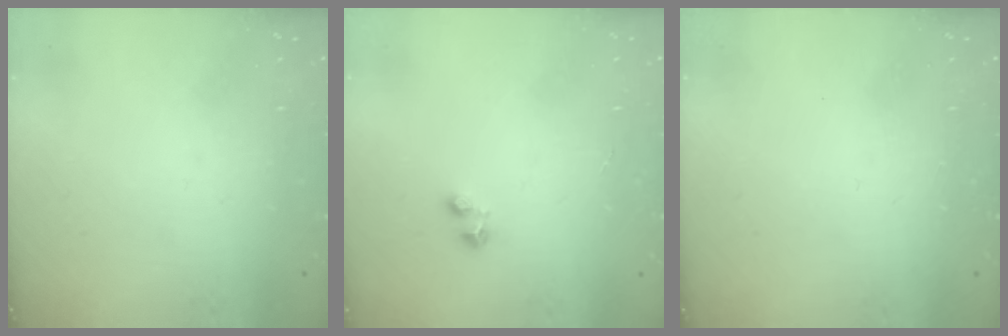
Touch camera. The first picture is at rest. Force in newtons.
{"total": 2.4, "press": 2.4, "slide": 0.4}
{"total": 0.0}